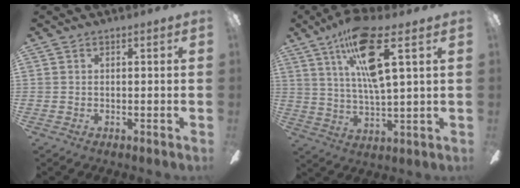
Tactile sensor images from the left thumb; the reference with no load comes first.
{"total": 16.5, "force": [8.0, 4.2, 13.8], "torque": [-0.247, -0.019, 0.126]}